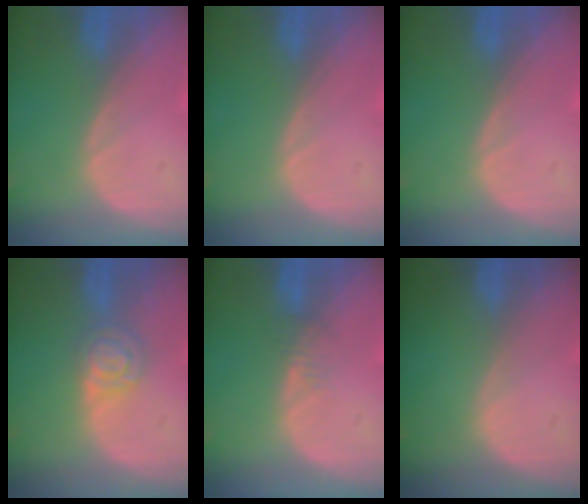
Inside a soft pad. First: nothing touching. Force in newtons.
{"total": 0.0}
{"total": 0.0}
{"total": 4.7, "press": 4.2, "slide": 2.1}
{"total": 1.5, "press": 1.5, "slide": 0.2}
{"total": 0.0}